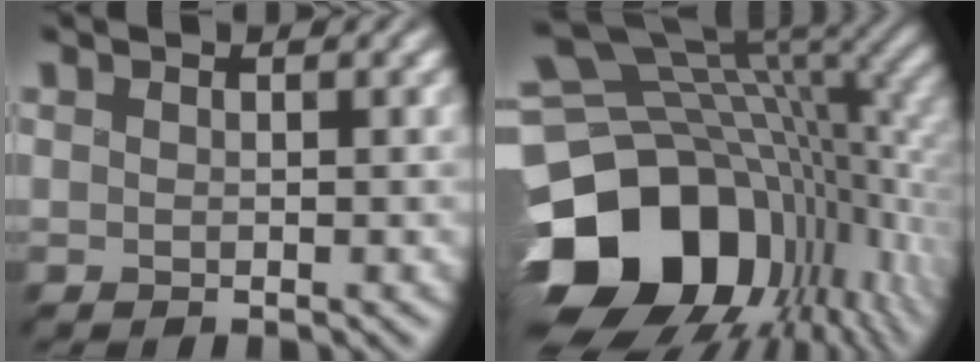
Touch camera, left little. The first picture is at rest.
{"total": 18.9, "force": [-5.5, 14.0, 11.5], "torque": [-0.235, -0.016, -0.070]}